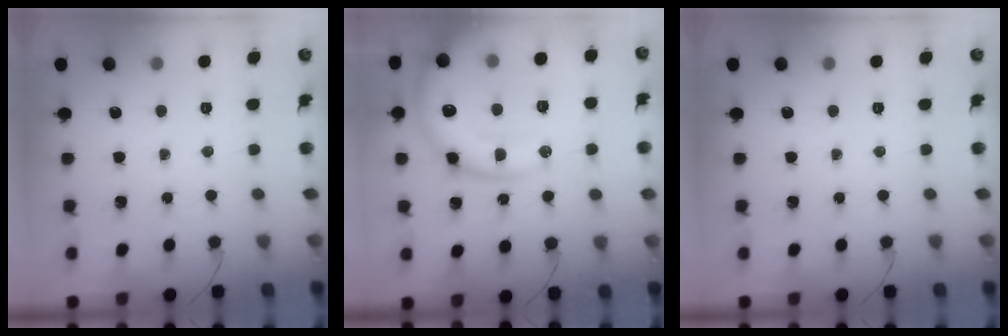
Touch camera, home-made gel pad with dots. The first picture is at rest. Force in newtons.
{"total": 21.5, "press": 21.4, "slide": 2.2}
{"total": 0.0}